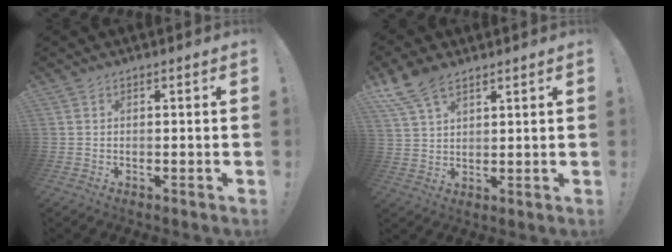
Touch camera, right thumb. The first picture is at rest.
{"total": 9.0, "force": [6.2, 4.3, 4.8], "torque": [-0.087, -0.026, 0.123]}